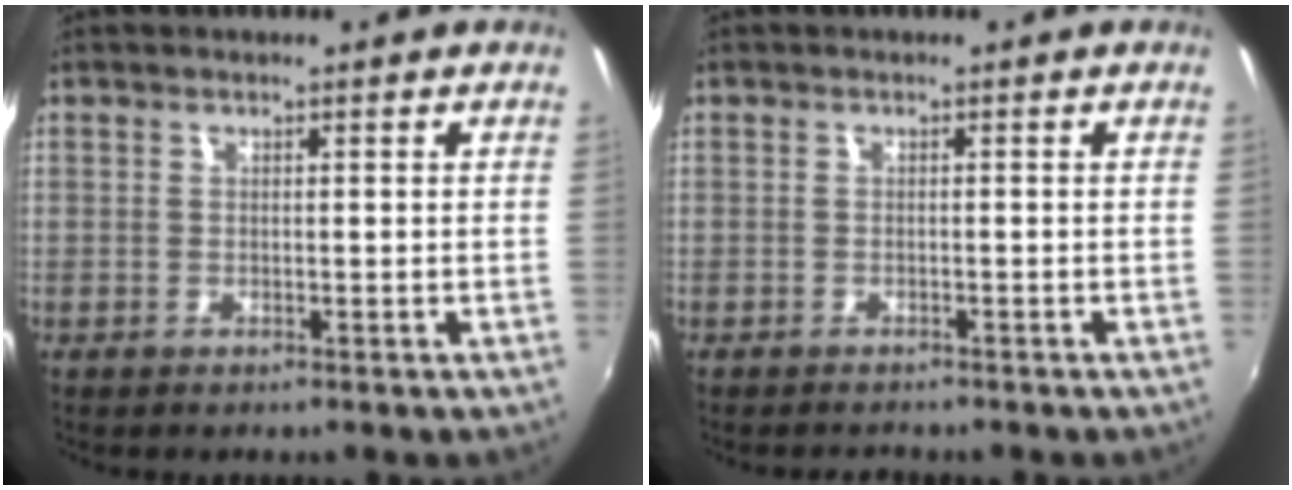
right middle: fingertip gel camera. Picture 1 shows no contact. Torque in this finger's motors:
{"motor_torque": [-0.19, -0.20, 0.07, 0.00]}